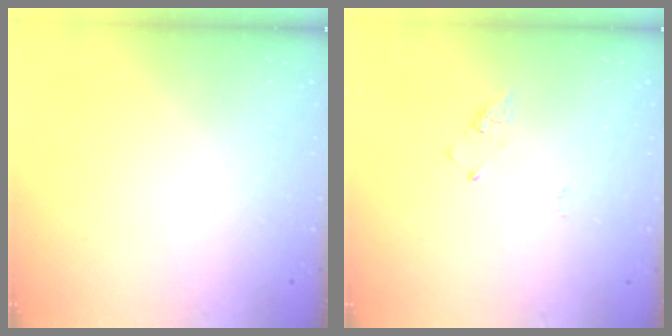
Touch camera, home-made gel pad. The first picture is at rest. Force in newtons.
{"total": 2.4, "press": 2.4, "slide": 0.3}